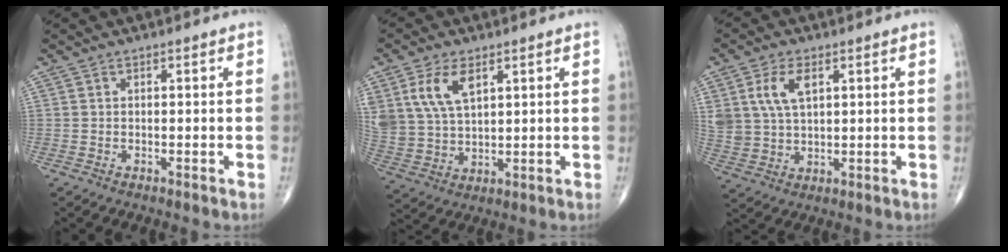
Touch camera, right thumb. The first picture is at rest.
{"total": 10.5, "force": [4.7, 5.9, 7.3], "torque": [-0.145, -0.012, 0.103]}
{"total": 8.2, "force": [3.1, 4.8, 6.0], "torque": [-0.118, -0.006, 0.066]}